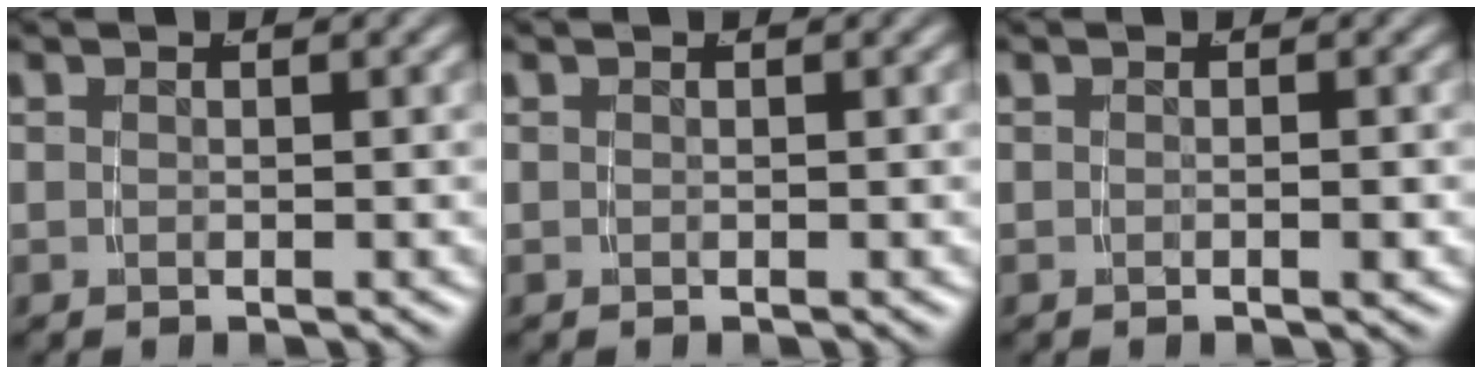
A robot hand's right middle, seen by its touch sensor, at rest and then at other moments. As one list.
[{"total": 0.0}, {"total": 0.7, "force": [-0.3, -0.5, 0.3], "torque": [-0.004, 0.004, -0.006]}]